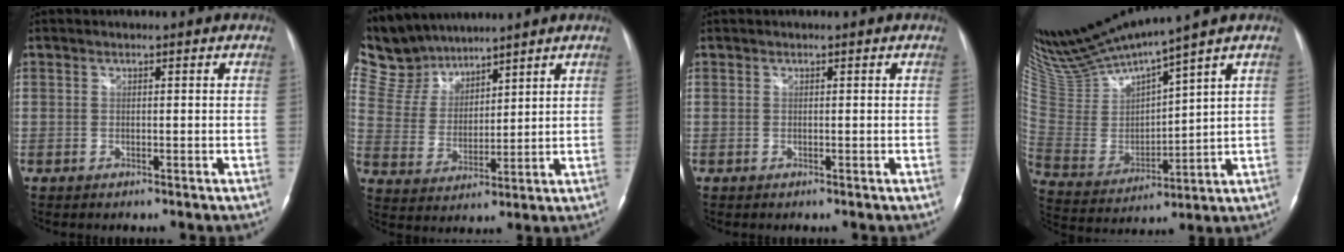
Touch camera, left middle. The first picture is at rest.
{"total": 9.5, "force": [9.0, 3.1, 1.0], "torque": [-0.042, 0.017, 0.194]}
{"total": 0.0}
{"total": 15.0, "force": [13.5, -0.5, 6.4], "torque": [-0.141, -0.015, 0.275]}